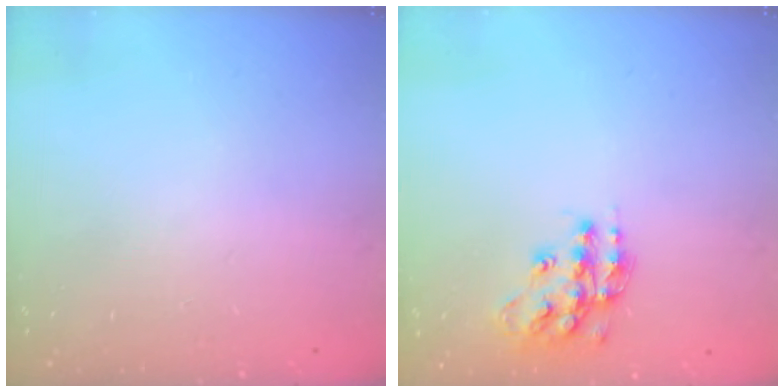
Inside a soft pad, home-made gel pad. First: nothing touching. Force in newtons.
{"total": 13.8, "press": 13.8, "slide": 0.8}